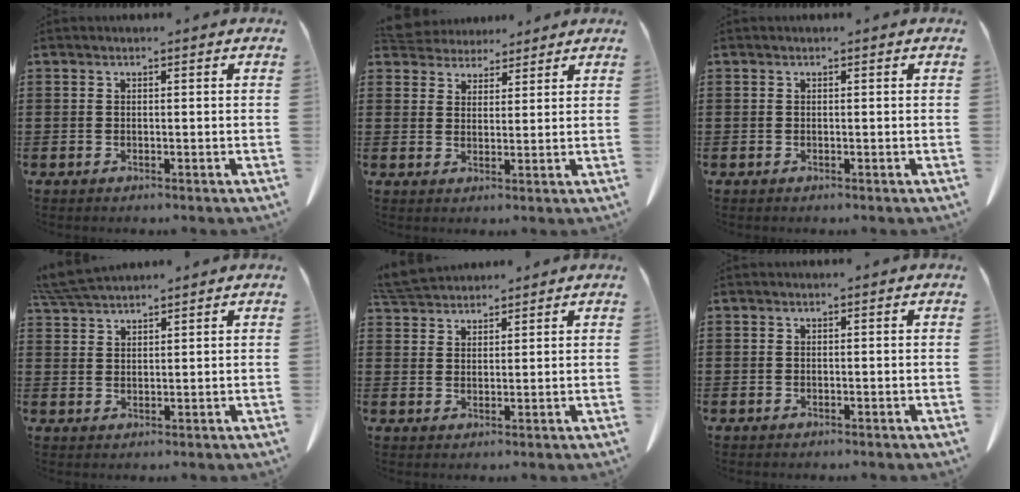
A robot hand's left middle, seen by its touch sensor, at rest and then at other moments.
{"total": 4.1, "force": [3.9, 1.3, -0.1], "torque": [-0.014, -0.010, 0.075]}
{"total": 0.0}
{"total": 5.0, "force": [4.6, 0.5, 1.7], "torque": [-0.047, -0.009, 0.089]}
{"total": 4.8, "force": [4.6, 1.0, 0.9], "torque": [-0.033, -0.009, 0.090]}
{"total": 0.0}